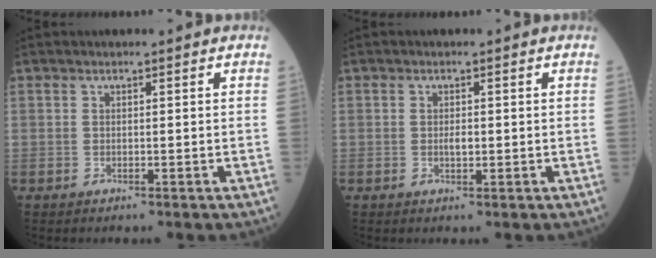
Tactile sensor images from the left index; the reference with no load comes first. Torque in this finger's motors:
{"motor_torque": [0.39, -0.04, 0.00, 0.00]}